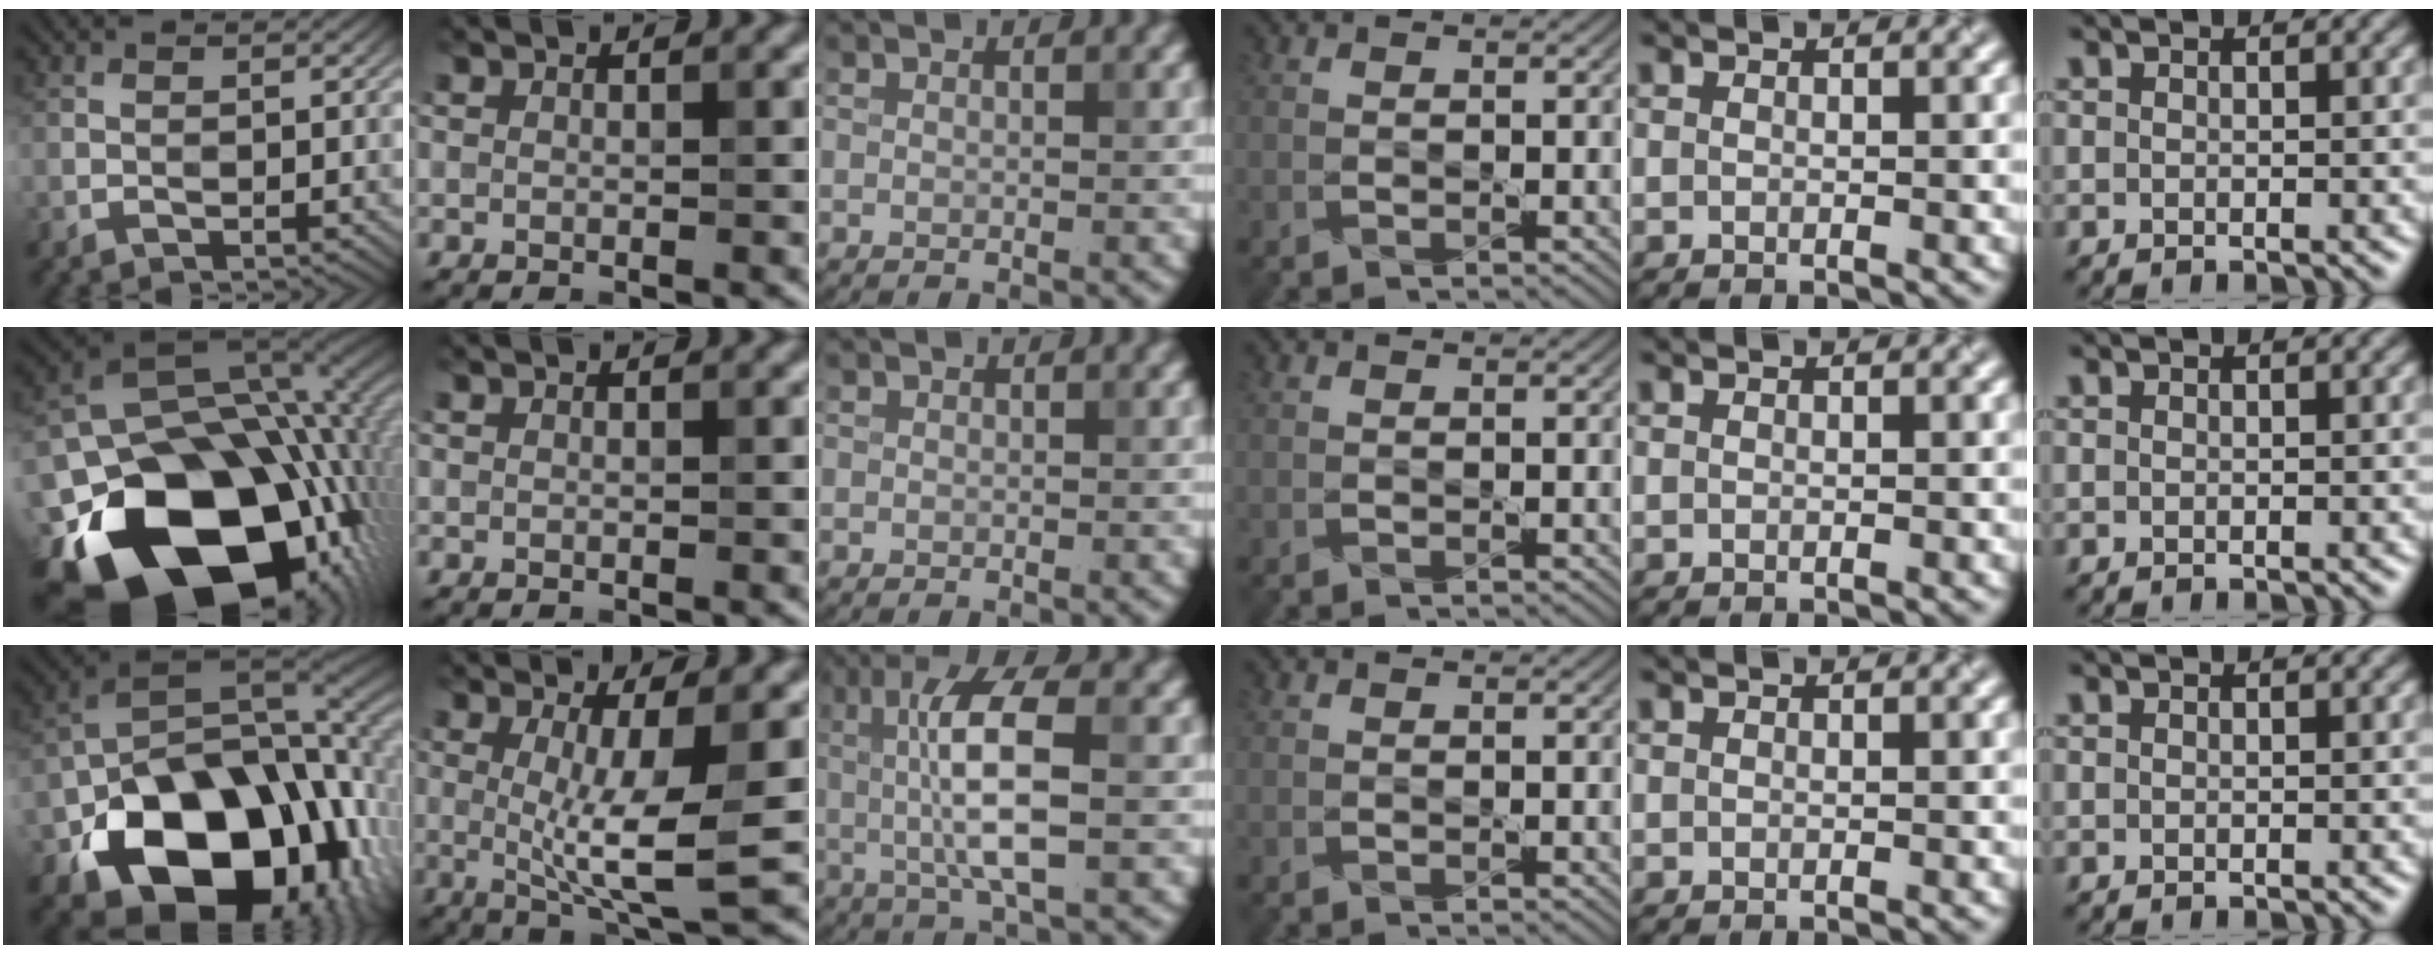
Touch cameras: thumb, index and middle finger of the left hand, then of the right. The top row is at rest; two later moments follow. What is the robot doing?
{"motion": "shake", "object": "tambourine"}